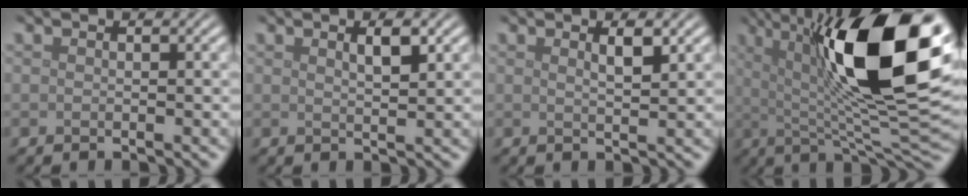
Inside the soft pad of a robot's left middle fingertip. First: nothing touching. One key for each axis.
{"total": 1.8, "fx": 1.0, "fy": 0.4, "fz": 1.4, "tx": -0.022, "ty": 0.004, "tz": 0.015}
{"total": 1.7, "fx": 0.9, "fy": 0.4, "fz": 1.4, "tx": -0.018, "ty": 0.003, "tz": 0.011}
{"total": 17.4, "fx": 4.9, "fy": 5.4, "fz": 15.8, "tx": -0.233, "ty": 0.006, "tz": 0.073}